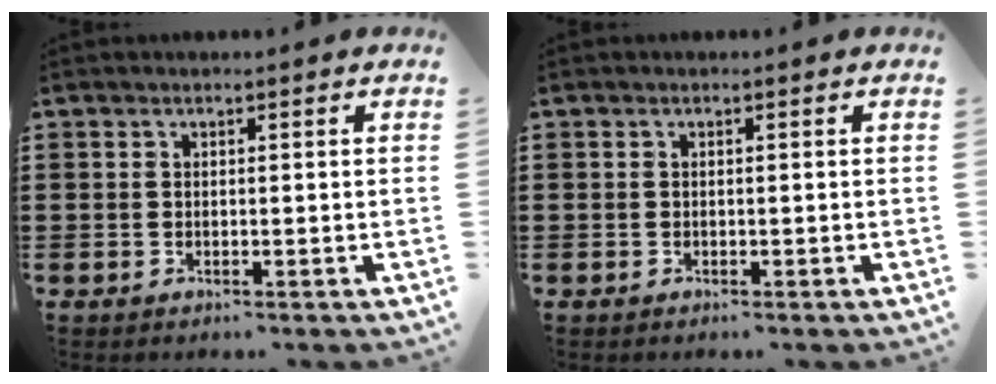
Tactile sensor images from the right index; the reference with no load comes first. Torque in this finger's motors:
{"motor_torque": [-0.20, 0.02, 0.02, -0.01]}